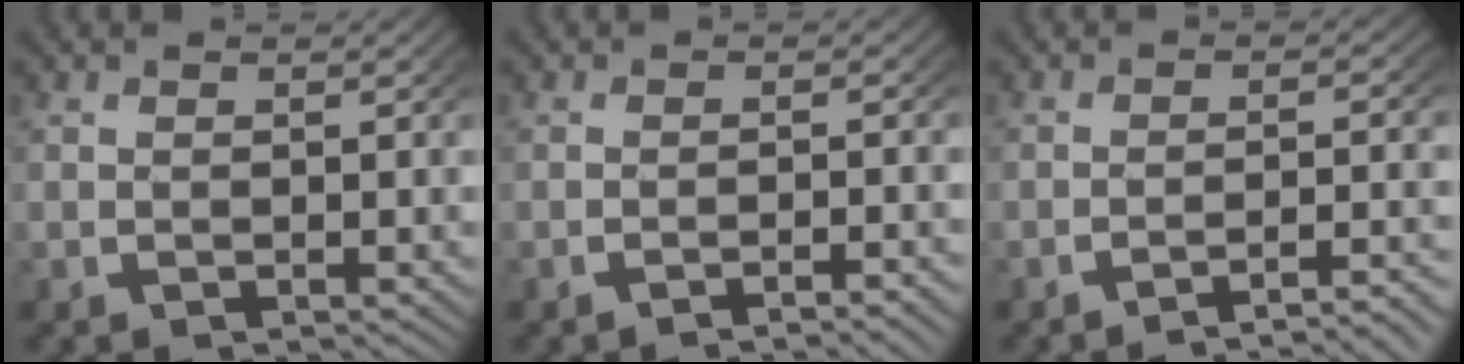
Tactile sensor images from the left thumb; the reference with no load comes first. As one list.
[{"total": 1.7, "force": [-1.5, 0.1, 0.8], "torque": [-0.011, 0.004, -0.027]}, {"total": 3.7, "force": [-3.1, 0.4, 1.9], "torque": [-0.031, -0.001, -0.048]}]